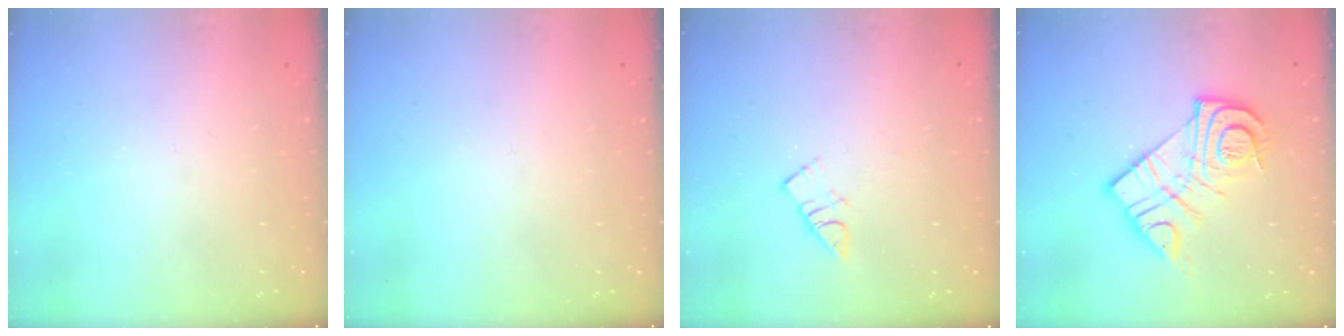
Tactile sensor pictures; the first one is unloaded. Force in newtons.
{"total": 0.0}
{"total": 3.9, "press": 3.9, "slide": 0.3}
{"total": 15.4, "press": 15.4, "slide": 1.3}